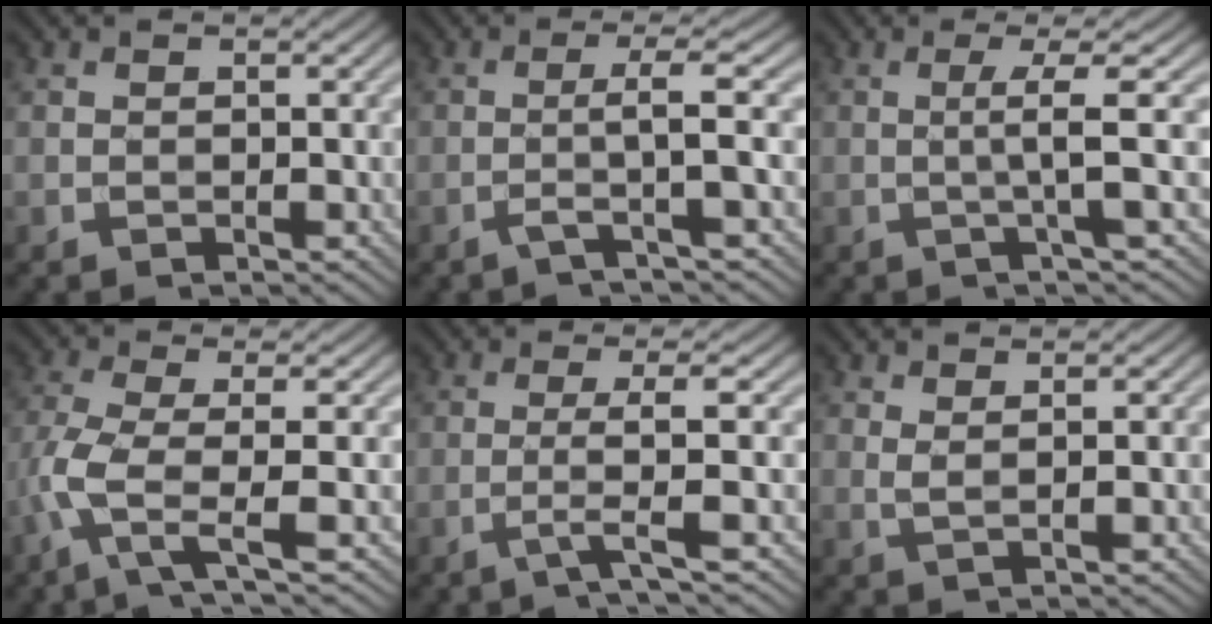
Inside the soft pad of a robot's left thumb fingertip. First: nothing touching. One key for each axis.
{"total": 4.2, "fx": -1.1, "fy": -0.1, "fz": 4.0, "tx": -0.064, "ty": 0.016, "tz": -0.040}
{"total": 4.1, "fx": 0.1, "fy": 0.0, "fz": 4.1, "tx": -0.074, "ty": 0.012, "tz": -0.010}
{"total": 6.5, "fx": -2.0, "fy": 1.4, "fz": 6.0, "tx": -0.128, "ty": 0.001, "tz": -0.058}
{"total": 3.8, "fx": -0.9, "fy": 0.1, "fz": 3.7, "tx": -0.062, "ty": 0.012, "tz": -0.035}
{"total": 1.8, "fx": 1.0, "fy": 0.4, "fz": 1.4, "tx": -0.030, "ty": 0.003, "tz": 0.016}